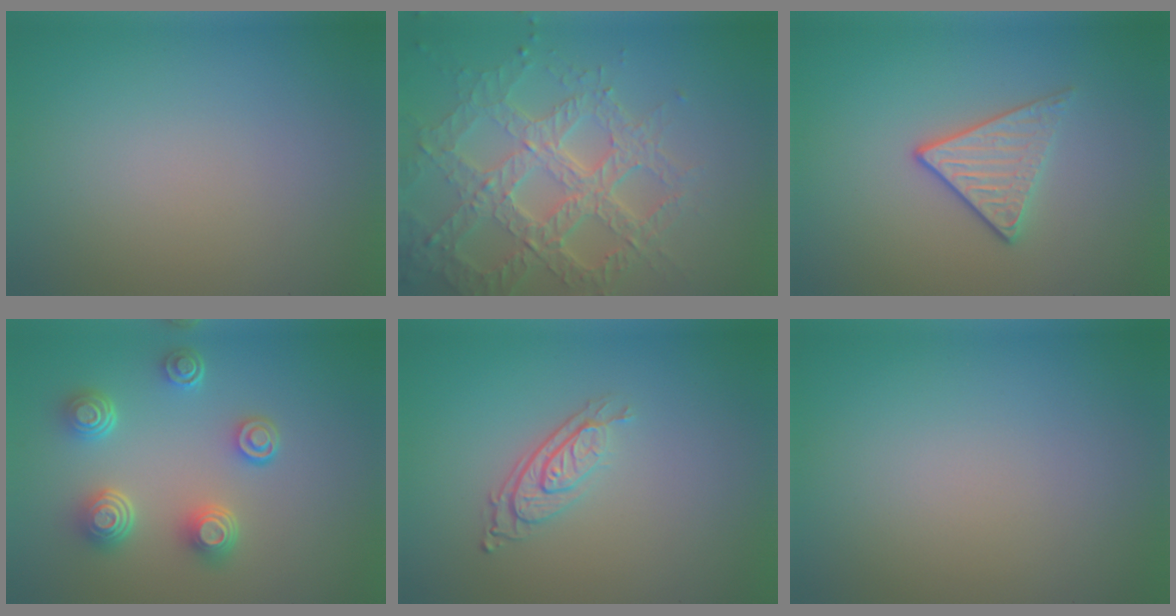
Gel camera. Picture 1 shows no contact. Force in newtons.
{"total": 7.2, "press": 5.3, "slide": 4.8}
{"total": 2.9, "press": 2.6, "slide": 1.4}
{"total": 4.5, "press": 3.6, "slide": 2.7}
{"total": 2.9, "press": 2.1, "slide": 2.1}
{"total": 0.0}